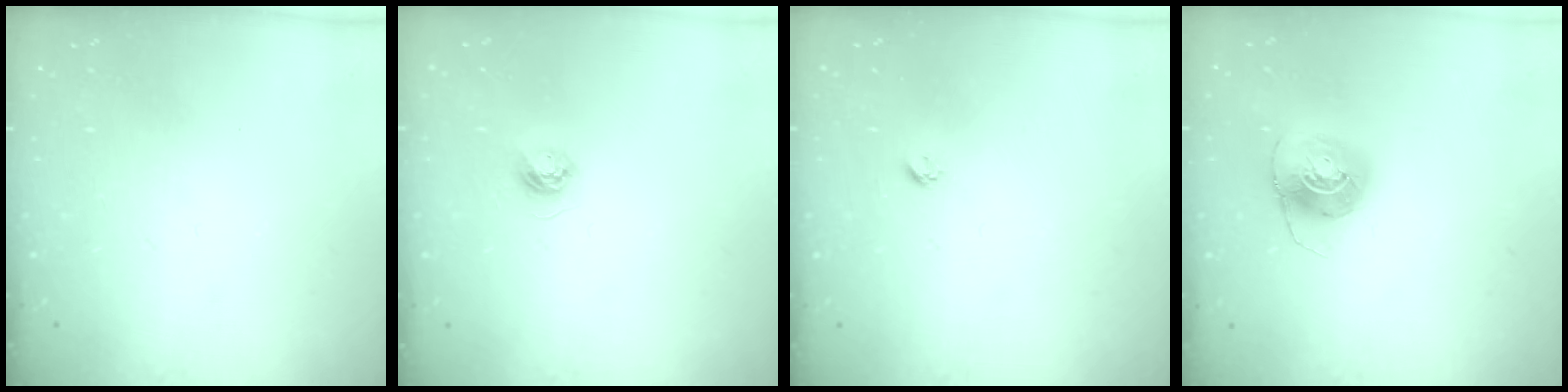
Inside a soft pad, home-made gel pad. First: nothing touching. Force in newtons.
{"total": 4.0, "press": 4.0, "slide": 0.4}
{"total": 3.6, "press": 3.6, "slide": 0.3}
{"total": 8.1, "press": 8.1, "slide": 0.5}